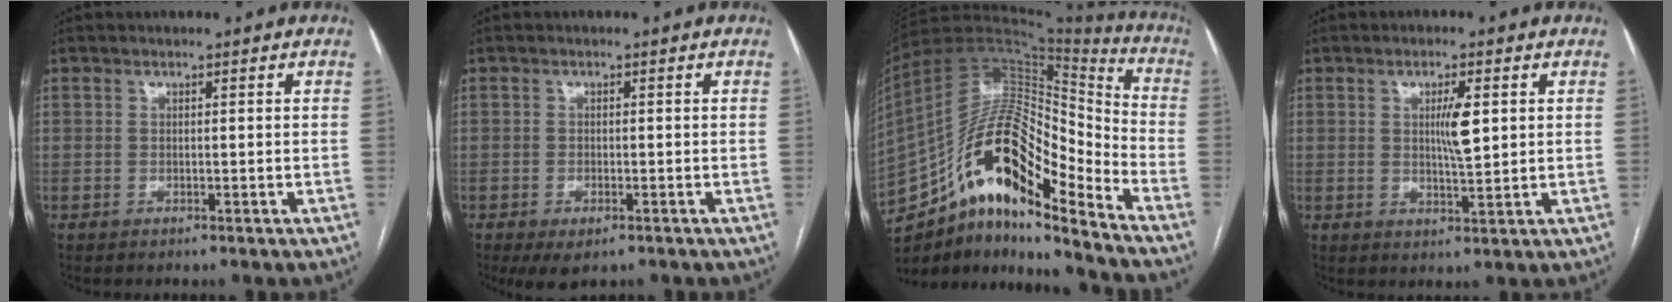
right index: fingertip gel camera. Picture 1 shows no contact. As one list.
[{"total": 3.9, "force": [-2.3, 1.8, 2.6], "torque": [-0.044, -0.007, -0.029]}, {"total": 20.3, "force": [-11.6, 5.7, 15.6], "torque": [-0.292, 0.043, -0.196]}, {"total": 4.6, "force": [1.1, 0.7, 4.4], "torque": [-0.075, -0.002, 0.018]}]